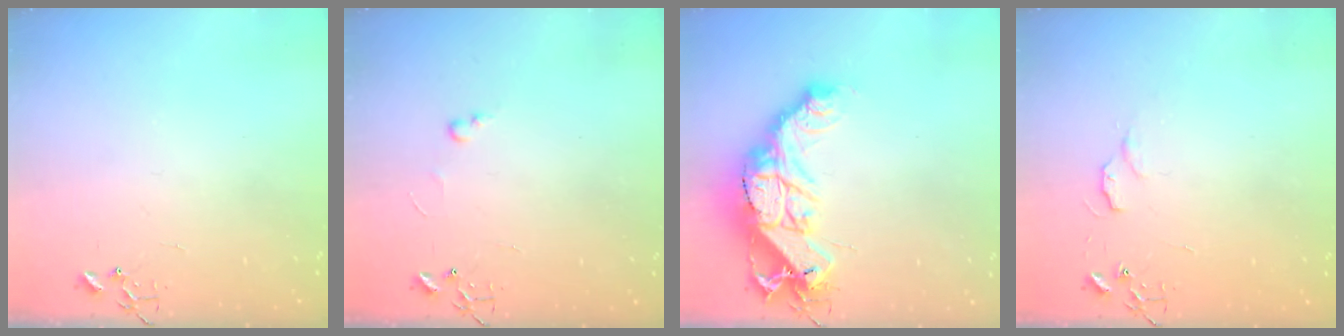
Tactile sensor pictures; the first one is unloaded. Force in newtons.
{"total": 2.7, "press": 2.7, "slide": 0.4}
{"total": 21.5, "press": 21.4, "slide": 1.7}
{"total": 5.4, "press": 5.3, "slide": 0.7}